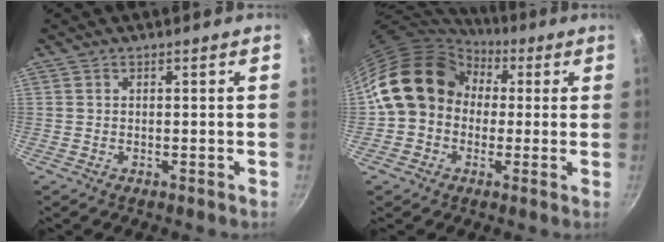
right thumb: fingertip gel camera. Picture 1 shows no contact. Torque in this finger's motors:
{"motor_torque": [1.28, 2.93, 0.80, -0.63, 0.32]}